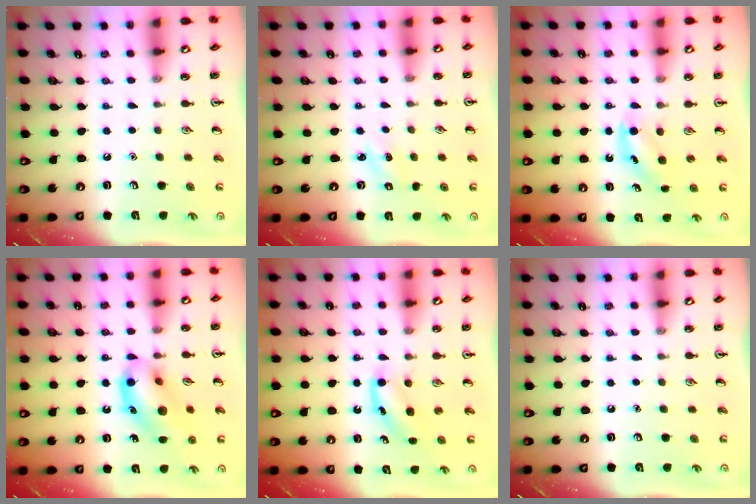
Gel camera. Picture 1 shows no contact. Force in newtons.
{"total": 1.3, "press": 1.2, "slide": 0.4}
{"total": 4.0, "press": 3.9, "slide": 0.9}
{"total": 12.7, "press": 12.6, "slide": 1.4}
{"total": 4.2, "press": 3.9, "slide": 1.3}
{"total": 0.0}